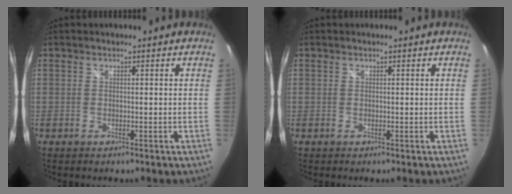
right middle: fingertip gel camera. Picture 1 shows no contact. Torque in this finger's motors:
{"motor_torque": [0.02, -0.02, 0.00, 0.01]}